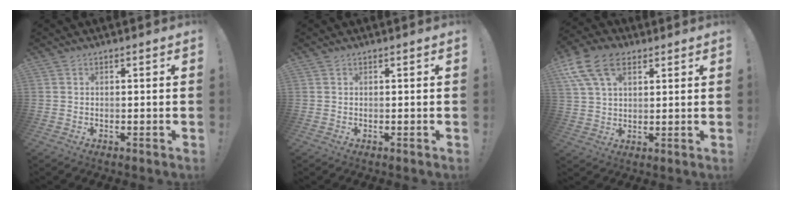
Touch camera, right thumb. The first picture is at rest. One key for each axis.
{"total": 0.0}
{"total": 13.7, "fx": 6.7, "fy": 8.5, "fz": 8.5, "tx": -0.159, "ty": -0.020, "tz": 0.126}